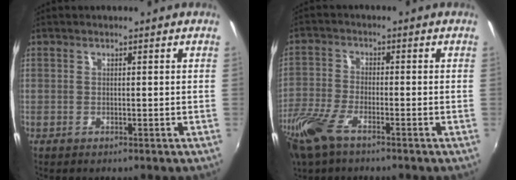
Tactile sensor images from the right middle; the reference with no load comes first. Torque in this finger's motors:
{"motor_torque": [1.08, -1.06, 0.21, 0.12]}